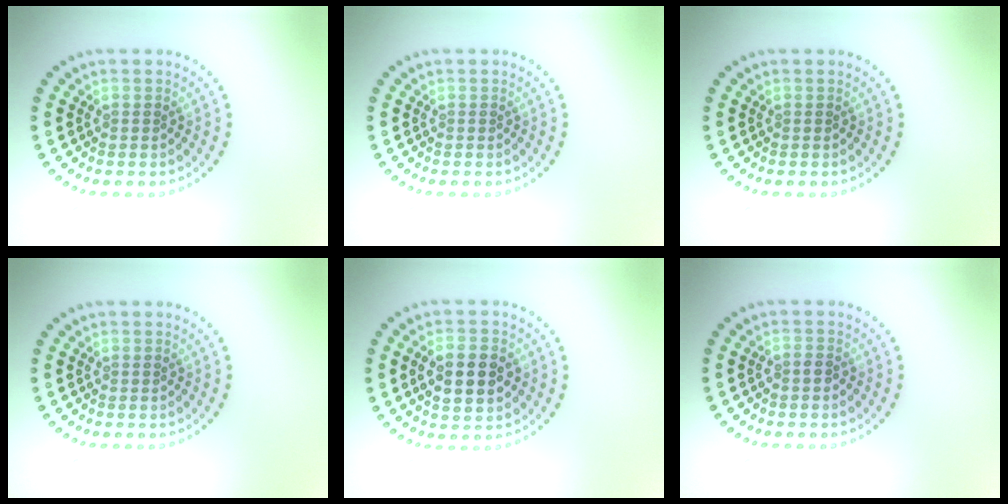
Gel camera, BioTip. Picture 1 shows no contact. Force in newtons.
{"total": 0.0}
{"total": 0.0}
{"total": 0.0}
{"total": 4.7, "press": 4.7, "slide": 0.3}
{"total": 0.7, "press": 0.5, "slide": 0.5}